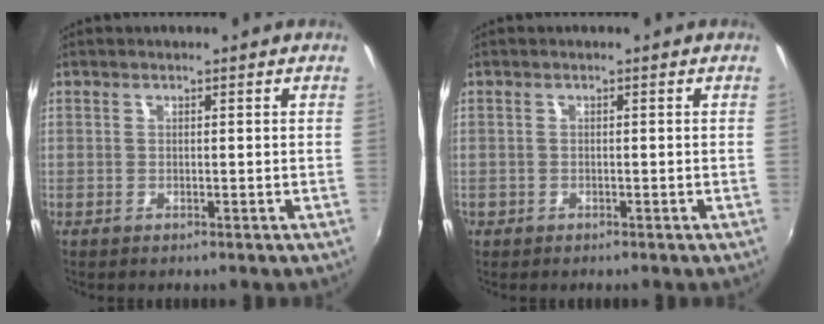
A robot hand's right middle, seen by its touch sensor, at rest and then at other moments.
{"total": 1.0, "force": [-0.6, 0.7, 0.1], "torque": [-0.006, -0.002, -0.010]}